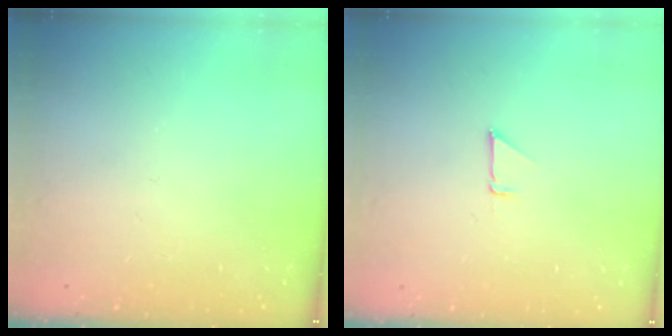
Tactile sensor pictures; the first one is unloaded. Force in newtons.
{"total": 0.9, "press": 0.9, "slide": 0.1}